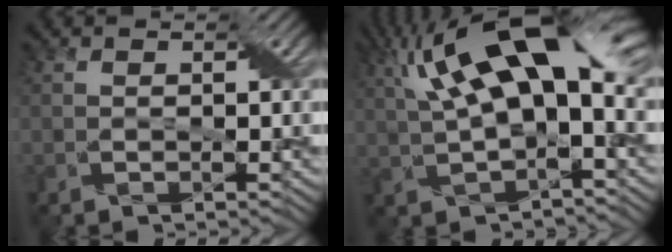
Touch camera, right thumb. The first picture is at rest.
{"total": 14.1, "force": [4.4, 5.0, 12.4], "torque": [-0.230, 0.022, 0.077]}